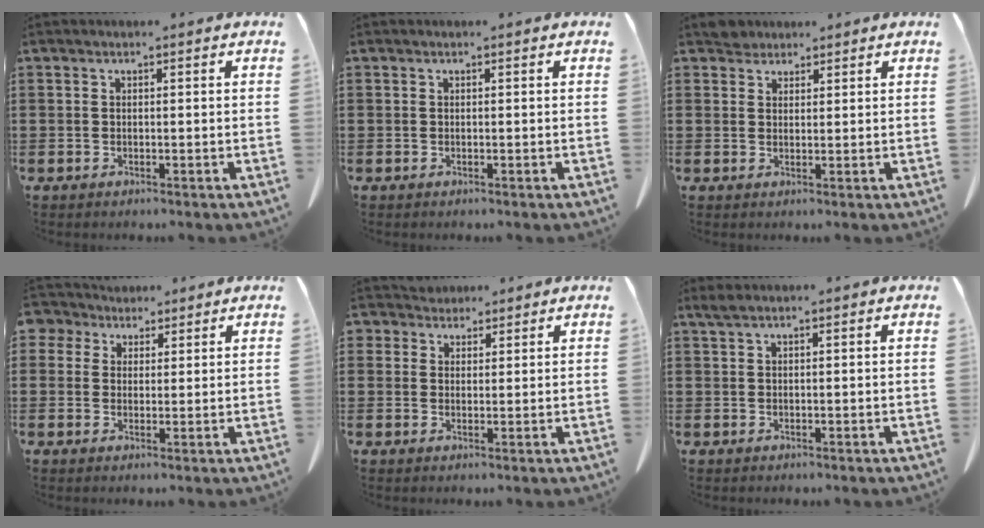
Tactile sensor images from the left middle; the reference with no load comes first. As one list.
[{"total": 0.0}, {"total": 2.5, "force": [2.3, 1.0, 0.2], "torque": [-0.004, 0.003, 0.045]}, {"total": 3.6, "force": [2.5, 2.6, 0.4], "torque": [-0.018, 0.006, 0.043]}, {"total": 3.2, "force": [2.7, 1.6, 0.2], "torque": [-0.016, 0.004, 0.052]}, {"total": 1.2, "force": [0.8, 0.1, 0.8], "torque": [-0.018, 0.001, 0.015]}]